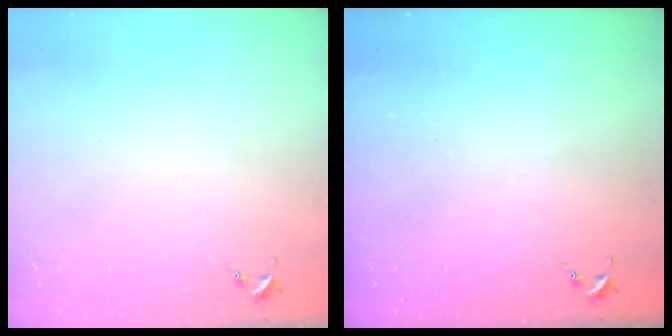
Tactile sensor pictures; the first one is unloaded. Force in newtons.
{"total": 0.0}